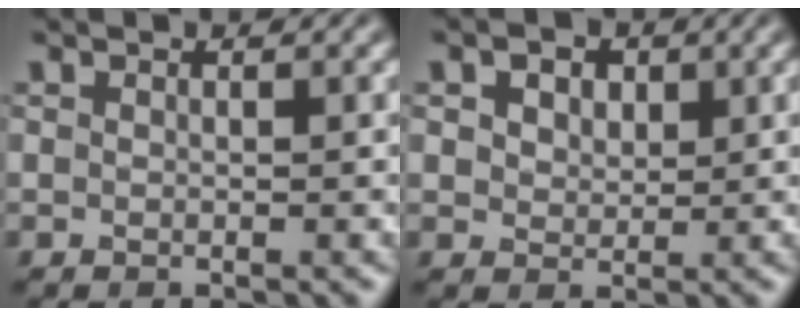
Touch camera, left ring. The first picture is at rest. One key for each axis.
{"total": 4.3, "fx": 2.2, "fy": 2.9, "fz": 2.3, "tx": -0.051, "ty": 0.013, "tz": 0.023}